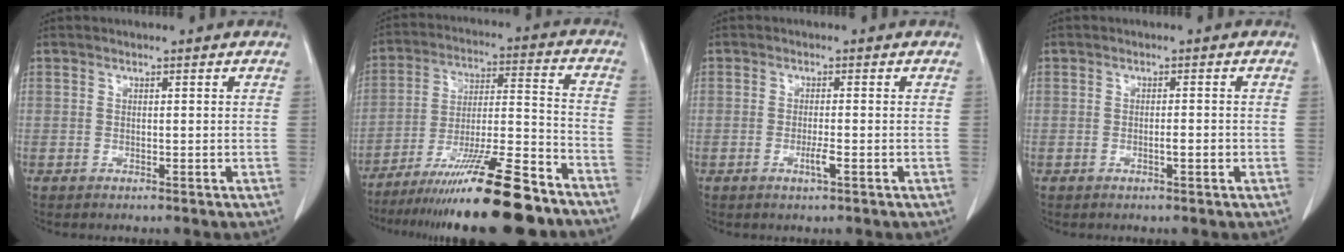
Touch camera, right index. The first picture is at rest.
{"total": 19.9, "force": [-15.7, 0.6, 12.2], "torque": [-0.193, -0.015, -0.260]}
{"total": 1.9, "force": [-0.8, 0.0, 1.7], "torque": [-0.033, -0.003, -0.014]}
{"total": 1.2, "force": [-0.5, 0.2, 1.1], "torque": [-0.020, 0.001, -0.008]}